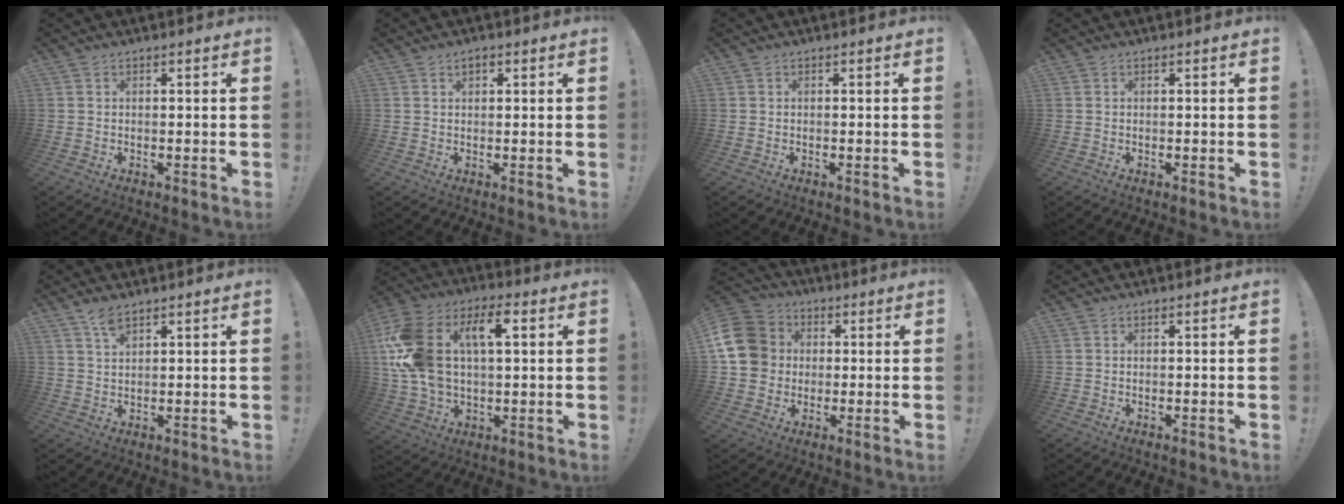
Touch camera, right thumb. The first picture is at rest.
{"total": 1.7, "force": [0.9, 1.0, 1.0], "torque": [-0.018, 0.003, 0.016]}
{"total": 0.0}
{"total": 0.0}
{"total": 3.9, "force": [2.7, 1.2, 2.5], "torque": [-0.045, -0.012, 0.047]}
{"total": 19.6, "force": [4.3, 12.2, 14.7], "torque": [-0.300, 0.004, 0.072]}
{"total": 14.7, "force": [1.7, 12.9, 6.8], "torque": [-0.116, 0.007, 0.039]}
{"total": 0.0}